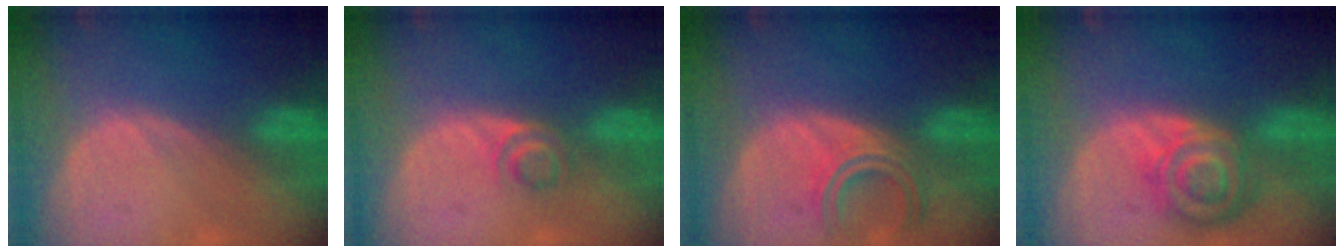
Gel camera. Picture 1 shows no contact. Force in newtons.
{"total": 2.8, "press": 2.7, "slide": 1.0}
{"total": 5.4, "press": 5.0, "slide": 2.0}
{"total": 8.2, "press": 7.2, "slide": 4.0}